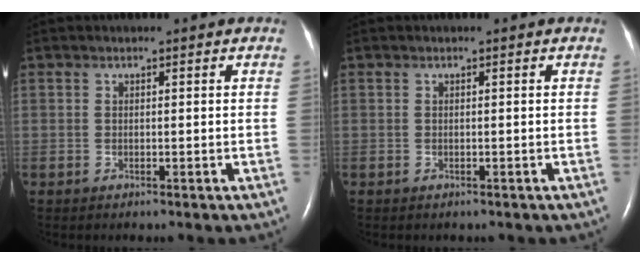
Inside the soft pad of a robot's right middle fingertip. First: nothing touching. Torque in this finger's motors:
{"motor_torque": [0.13, -0.07, -0.01, 0.00]}